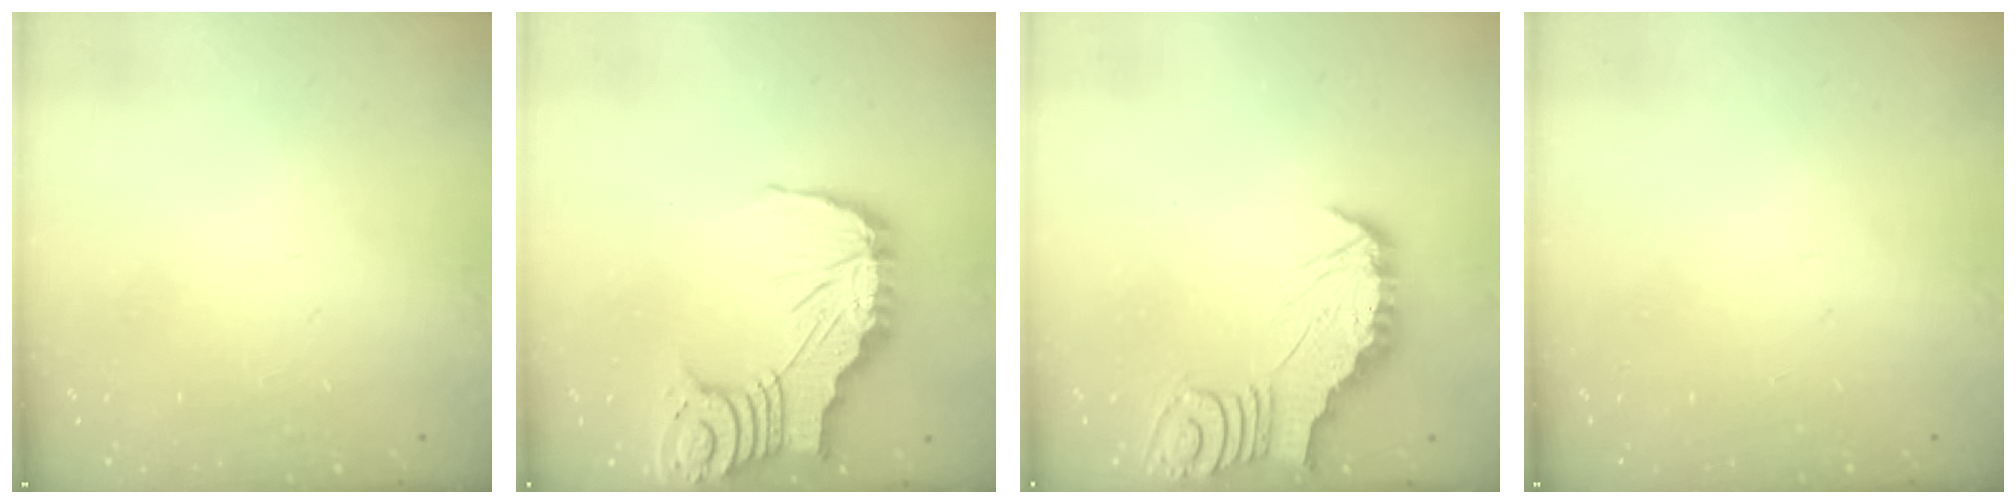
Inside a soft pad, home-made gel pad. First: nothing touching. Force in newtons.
{"total": 14.0, "press": 13.9, "slide": 1.9}
{"total": 2.7, "press": 2.7, "slide": 0.3}
{"total": 0.0}